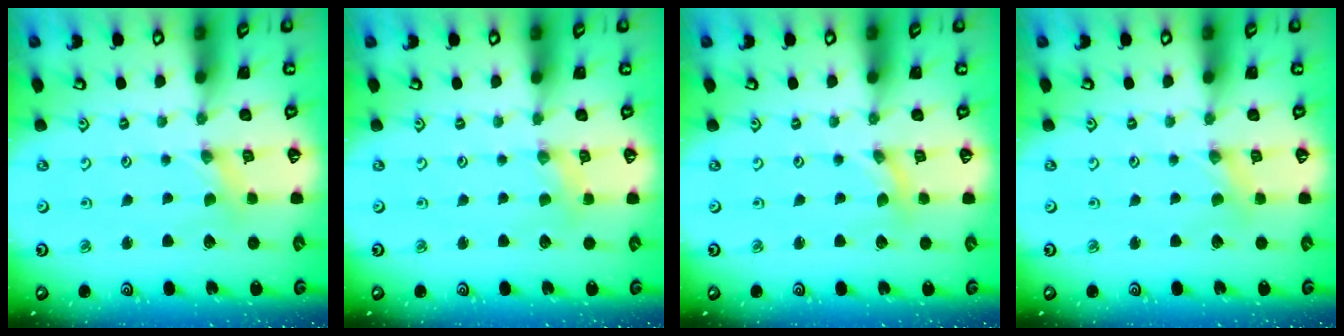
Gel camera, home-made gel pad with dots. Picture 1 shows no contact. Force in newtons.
{"total": 2.4, "press": 2.4, "slide": 0.4}
{"total": 0.0}
{"total": 1.3, "press": 1.2, "slide": 0.3}